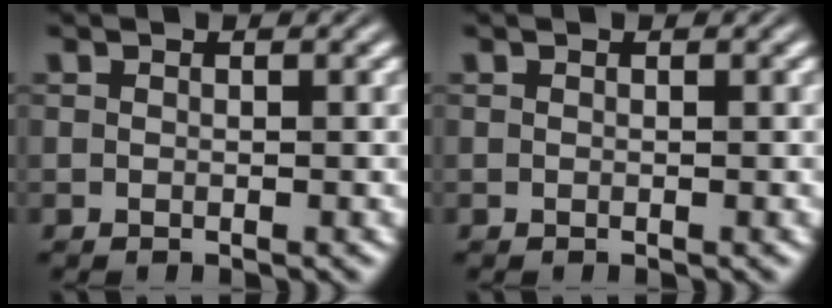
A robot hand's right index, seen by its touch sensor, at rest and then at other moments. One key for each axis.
{"total": 0.0}